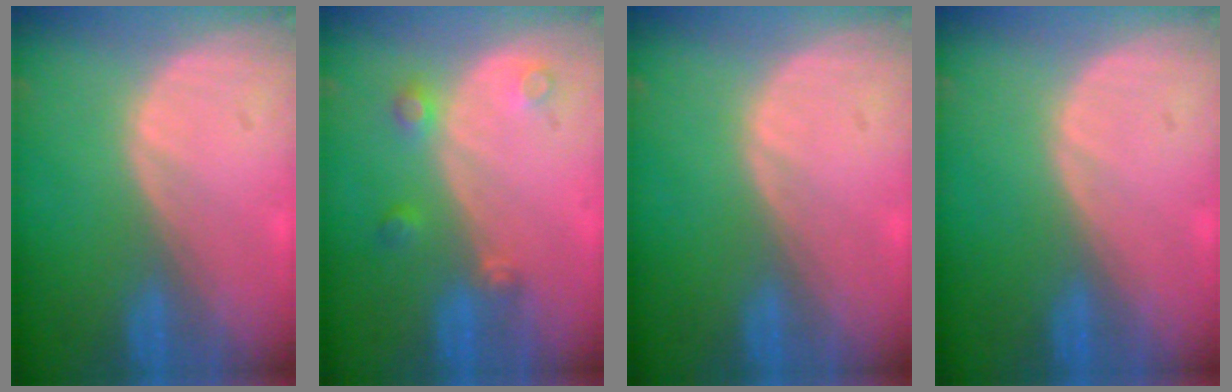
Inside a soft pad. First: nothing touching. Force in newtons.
{"total": 3.4, "press": 3.0, "slide": 1.5}
{"total": 0.0}
{"total": 0.0}